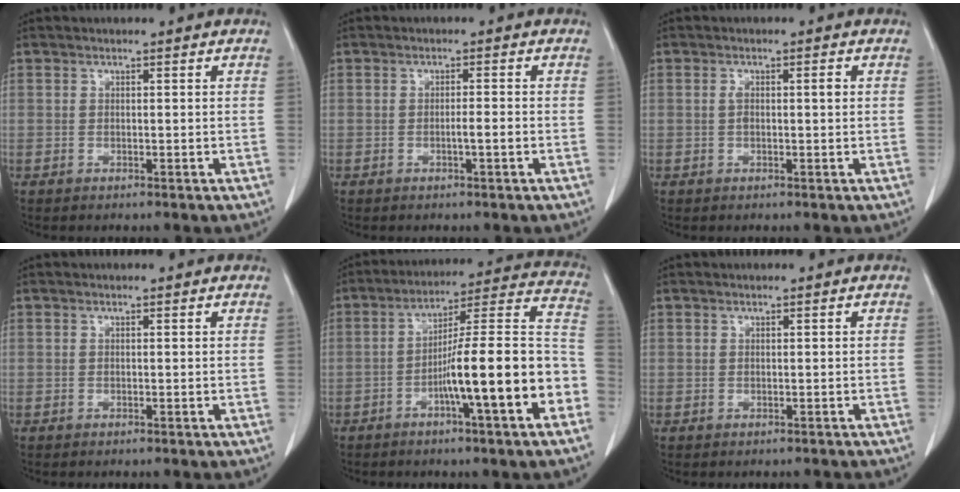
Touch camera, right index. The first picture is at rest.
{"total": 1.7, "force": [-0.6, -0.1, 1.6], "torque": [-0.026, 0.001, -0.011]}
{"total": 2.1, "force": [0.3, 0.6, 2.0], "torque": [-0.041, 0.011, 0.007]}
{"total": 0.0}
{"total": 17.4, "force": [-5.8, 0.8, 16.4], "torque": [-0.218, 0.024, -0.088]}
{"total": 0.7, "force": [-0.3, 0.6, 0.0], "torque": [0.002, 0.006, -0.005]}